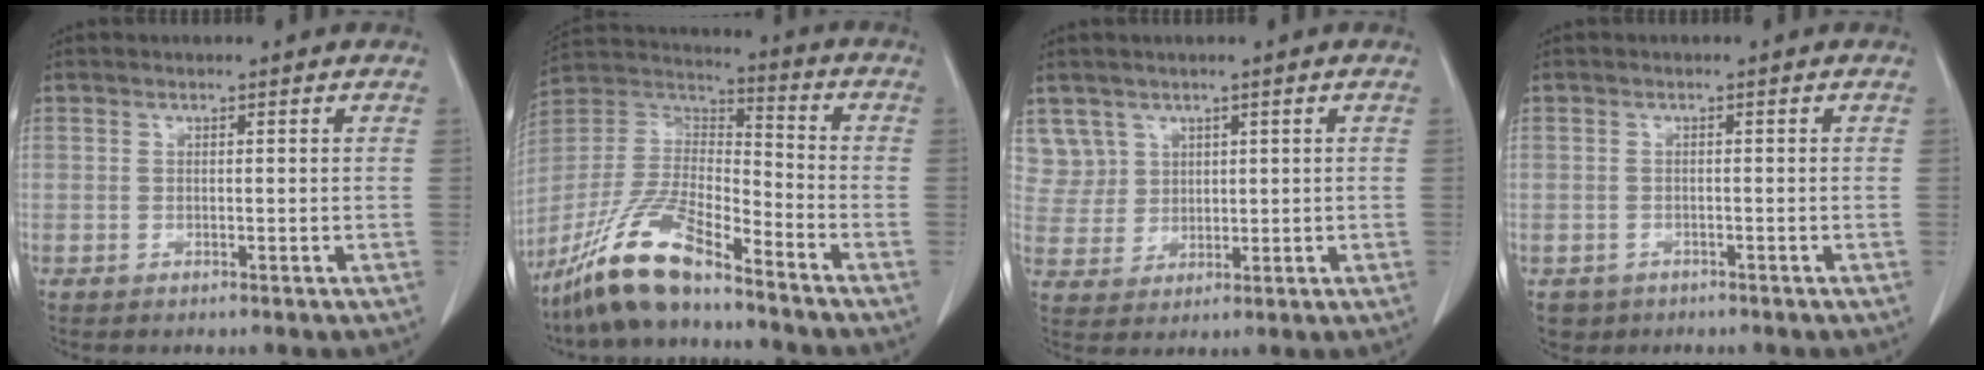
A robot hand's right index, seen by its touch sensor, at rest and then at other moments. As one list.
[{"total": 14.8, "force": [-11.3, 2.8, 9.1], "torque": [-0.187, -0.002, -0.213]}, {"total": 5.6, "force": [3.1, 4.6, -0.4], "torque": [0.015, 0.008, 0.068]}, {"total": 2.9, "force": [-1.7, 2.3, 0.1], "torque": [-0.003, 0.004, -0.028]}]